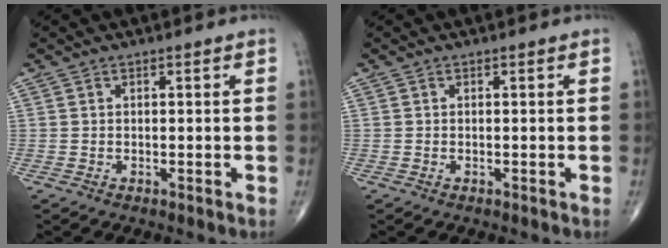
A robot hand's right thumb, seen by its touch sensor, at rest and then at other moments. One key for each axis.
{"total": 0.0}